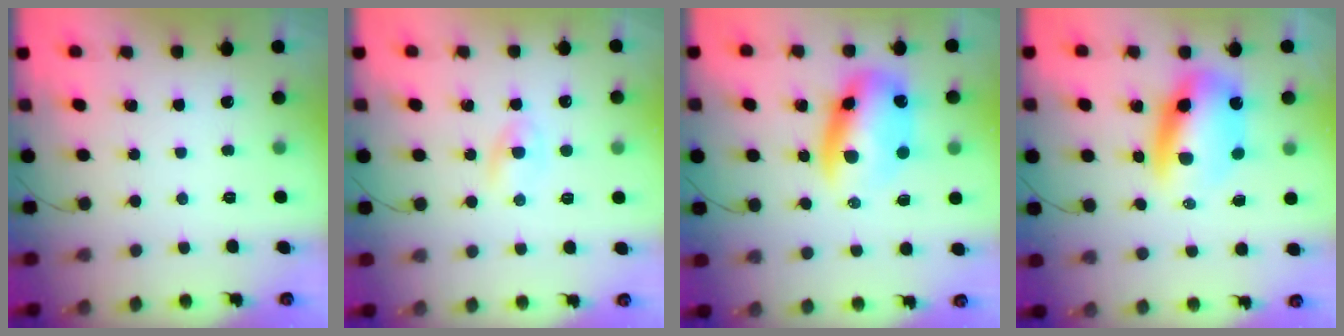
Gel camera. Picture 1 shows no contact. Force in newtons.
{"total": 1.8, "press": 1.5, "slide": 0.9}
{"total": 11.8, "press": 11.5, "slide": 2.6}
{"total": 10.9, "press": 10.5, "slide": 2.9}